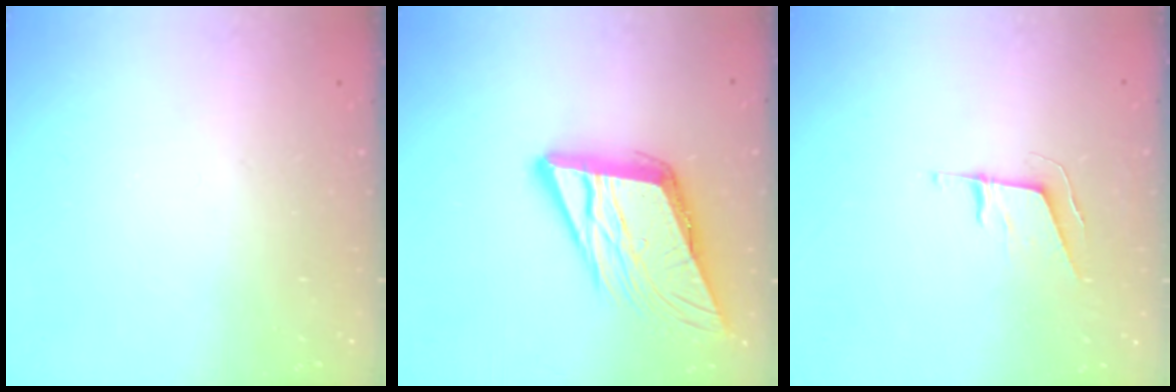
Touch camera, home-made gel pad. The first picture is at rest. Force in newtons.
{"total": 15.2, "press": 15.0, "slide": 2.6}
{"total": 6.1, "press": 6.1, "slide": 0.0}